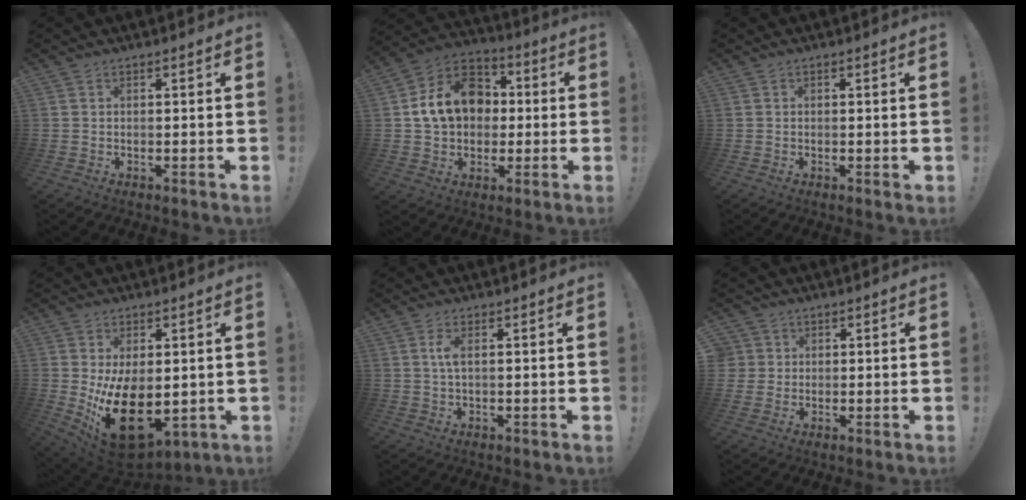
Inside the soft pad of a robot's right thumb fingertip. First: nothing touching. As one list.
[{"total": 17.0, "force": [2.5, 13.6, 9.9], "torque": [-0.140, 0.009, 0.056]}, {"total": 0.6, "force": [0.3, 0.3, 0.5], "torque": [-0.003, 0.000, 0.003]}, {"total": 18.2, "force": [-2.3, 10.8, 14.5], "torque": [-0.241, -0.003, -0.018]}, {"total": 2.9, "force": [0.4, 0.8, 2.8], "torque": [-0.060, -0.001, 0.002]}, {"total": 3.4, "force": [0.9, 3.2, 0.4], "torque": [-0.015, 0.005, 0.019]}]